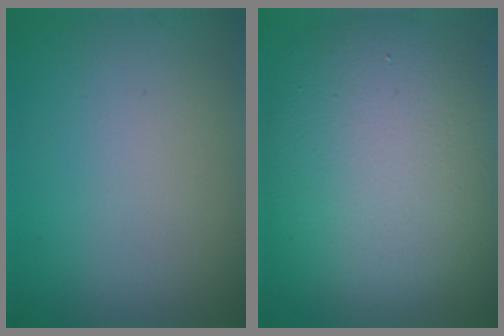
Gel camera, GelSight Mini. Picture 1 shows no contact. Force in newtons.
{"total": 13.1, "press": 13.1, "slide": 0.6}